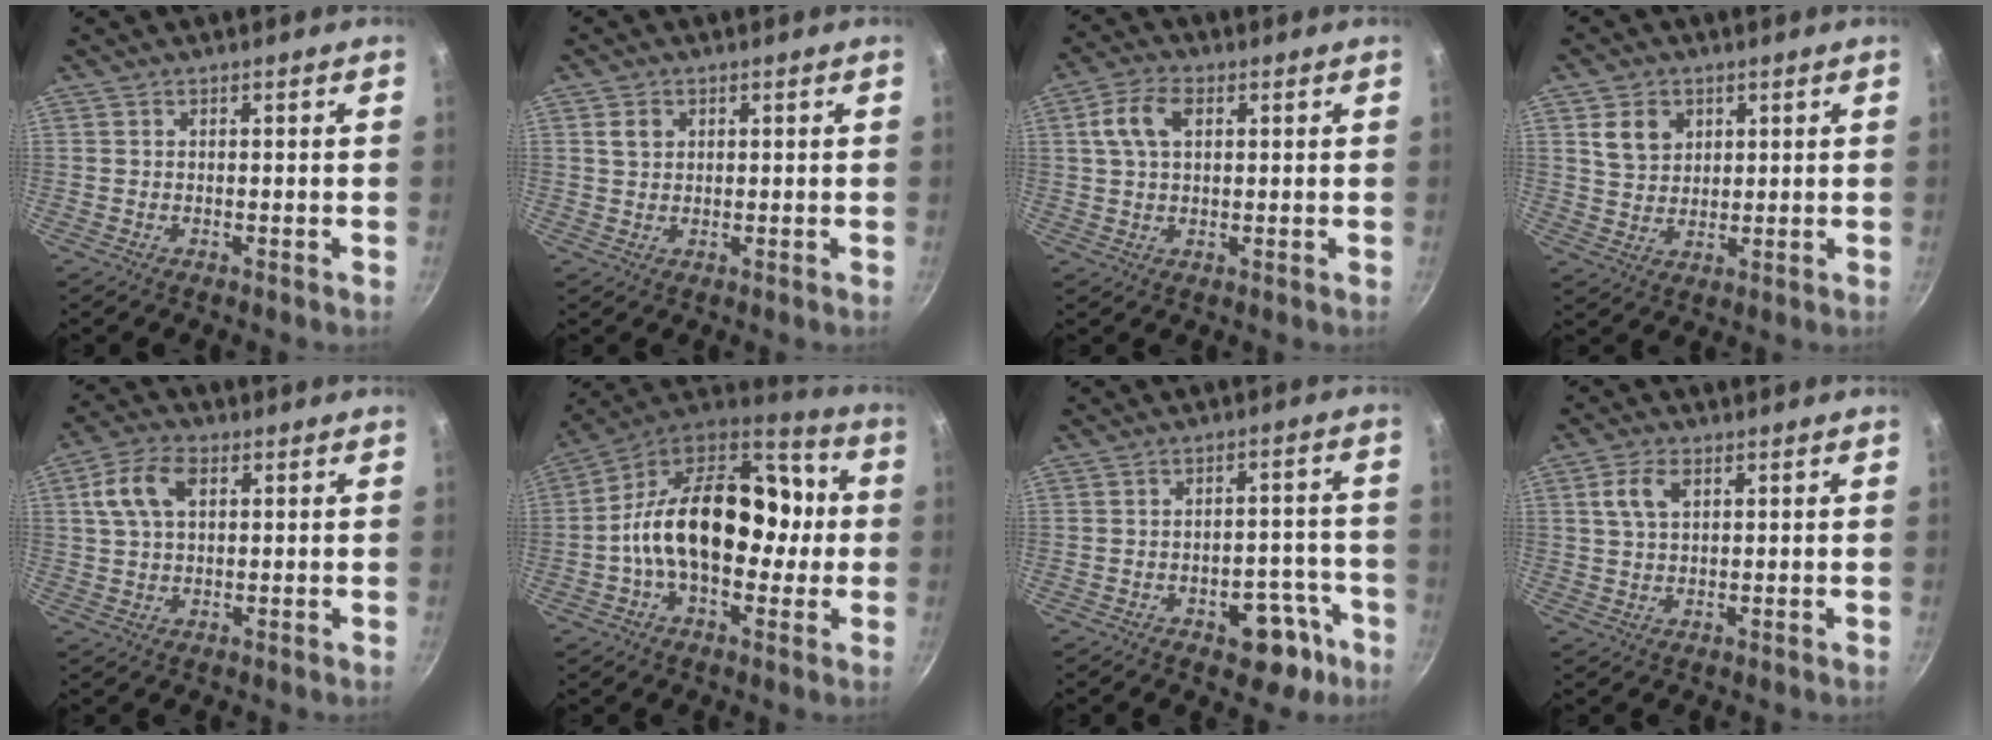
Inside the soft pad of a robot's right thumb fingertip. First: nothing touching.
{"total": 2.5, "force": [0.9, 2.0, 1.2], "torque": [-0.015, -0.001, 0.019]}
{"total": 6.9, "force": [2.0, 4.1, 5.2], "torque": [-0.104, 0.012, 0.037]}
{"total": 6.4, "force": [2.6, 5.0, 2.9], "torque": [-0.029, -0.013, 0.052]}
{"total": 8.4, "force": [2.5, 5.1, 6.2], "torque": [-0.121, 0.014, 0.044]}
{"total": 24.1, "force": [-0.2, 14.3, 19.4], "torque": [-0.290, 0.046, -0.010]}
{"total": 9.5, "force": [-5.0, 5.1, 6.2], "torque": [-0.050, 0.048, -0.061]}
{"total": 4.9, "force": [1.8, 2.7, 3.6], "torque": [-0.075, 0.002, 0.035]}